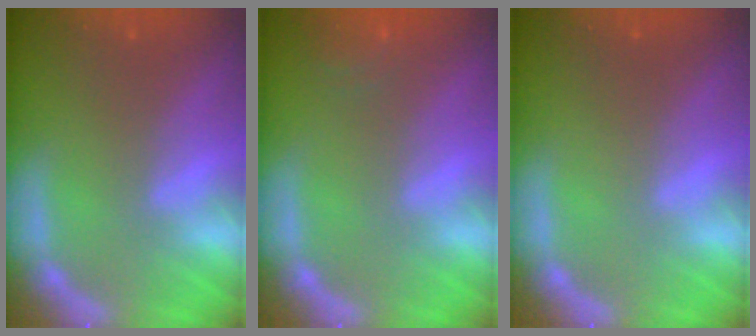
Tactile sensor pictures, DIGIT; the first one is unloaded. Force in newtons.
{"total": 2.5}
{"total": 0.0}